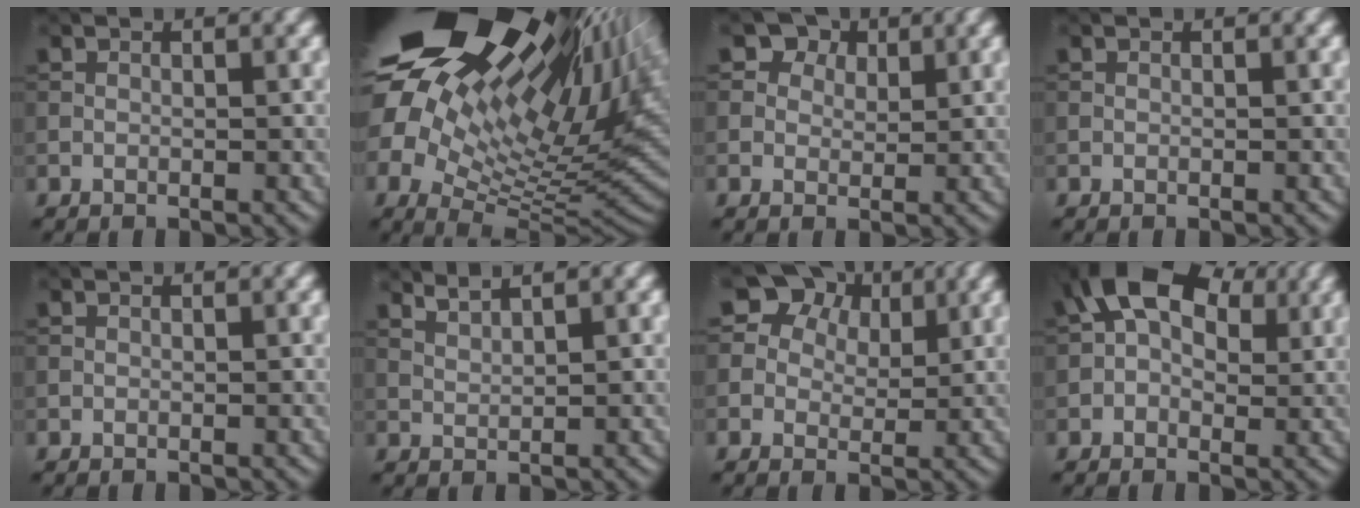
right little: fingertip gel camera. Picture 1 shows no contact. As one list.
[{"total": 22.3, "force": [9.6, 11.9, 16.2], "torque": [-0.293, 0.018, 0.190]}, {"total": 3.6, "force": [2.1, 2.5, 1.4], "torque": [-0.032, -0.011, 0.029]}, {"total": 0.0}, {"total": 0.0}, {"total": 2.1, "force": [1.8, 0.3, 0.9], "torque": [-0.014, 0.002, 0.034]}, {"total": 10.1, "force": [5.5, 7.2, 4.4], "torque": [-0.072, 0.032, 0.069]}, {"total": 8.8, "force": [3.0, 5.6, 6.1], "torque": [-0.102, 0.027, 0.027]}]